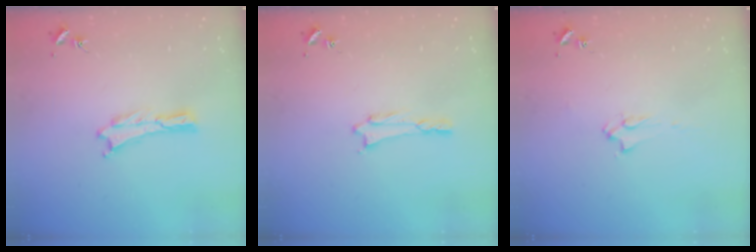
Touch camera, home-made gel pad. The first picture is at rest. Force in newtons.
{"total": 0.7, "press": 0.7, "slide": 0.1}
{"total": 2.0, "press": 2.0, "slide": 0.3}